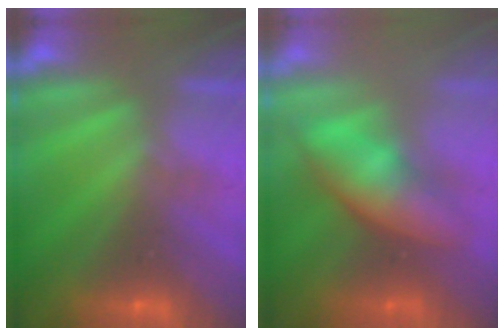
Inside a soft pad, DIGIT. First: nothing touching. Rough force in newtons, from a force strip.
{"total": 3.6}